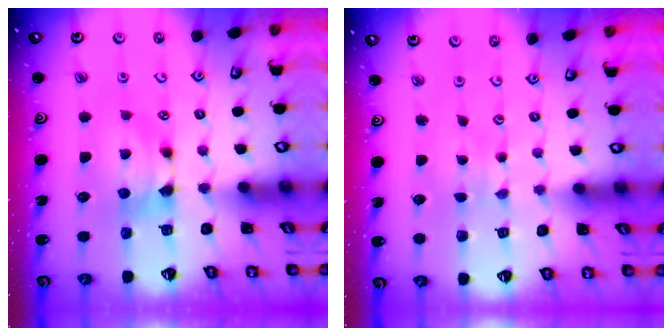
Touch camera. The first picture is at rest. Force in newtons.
{"total": 4.2, "press": 4.2, "slide": 0.1}